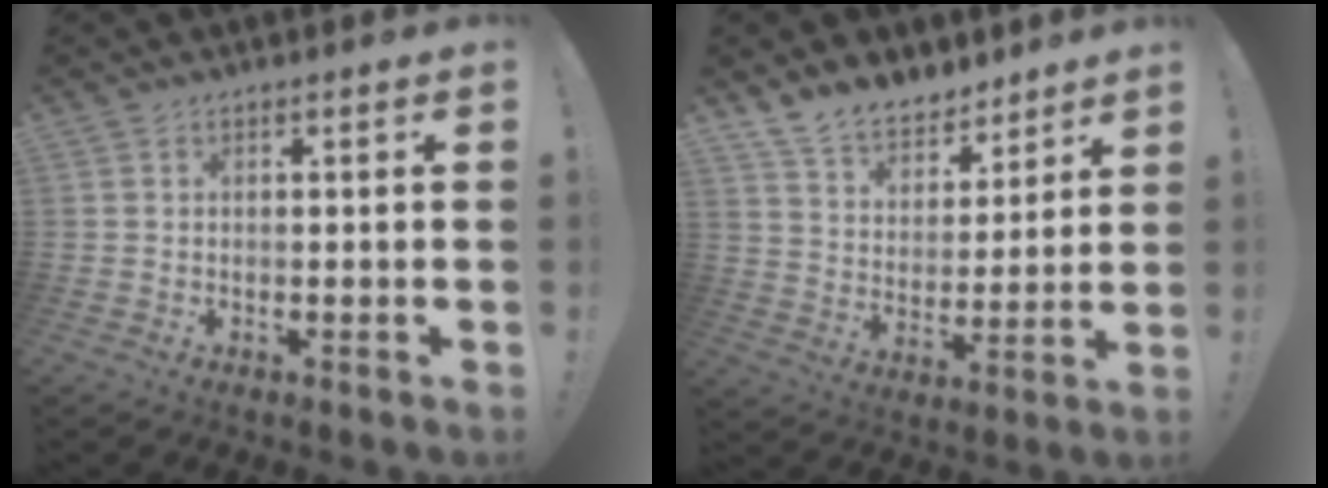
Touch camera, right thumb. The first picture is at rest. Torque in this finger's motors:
{"motor_torque": [0.05, 0.28, 0.57, 0.47, 0.01]}